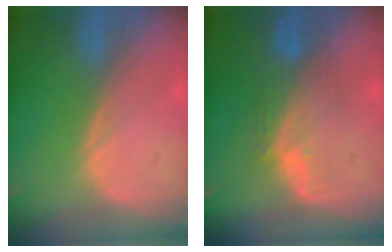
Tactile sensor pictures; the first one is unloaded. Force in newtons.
{"total": 5.7, "press": 5.6, "slide": 0.6}